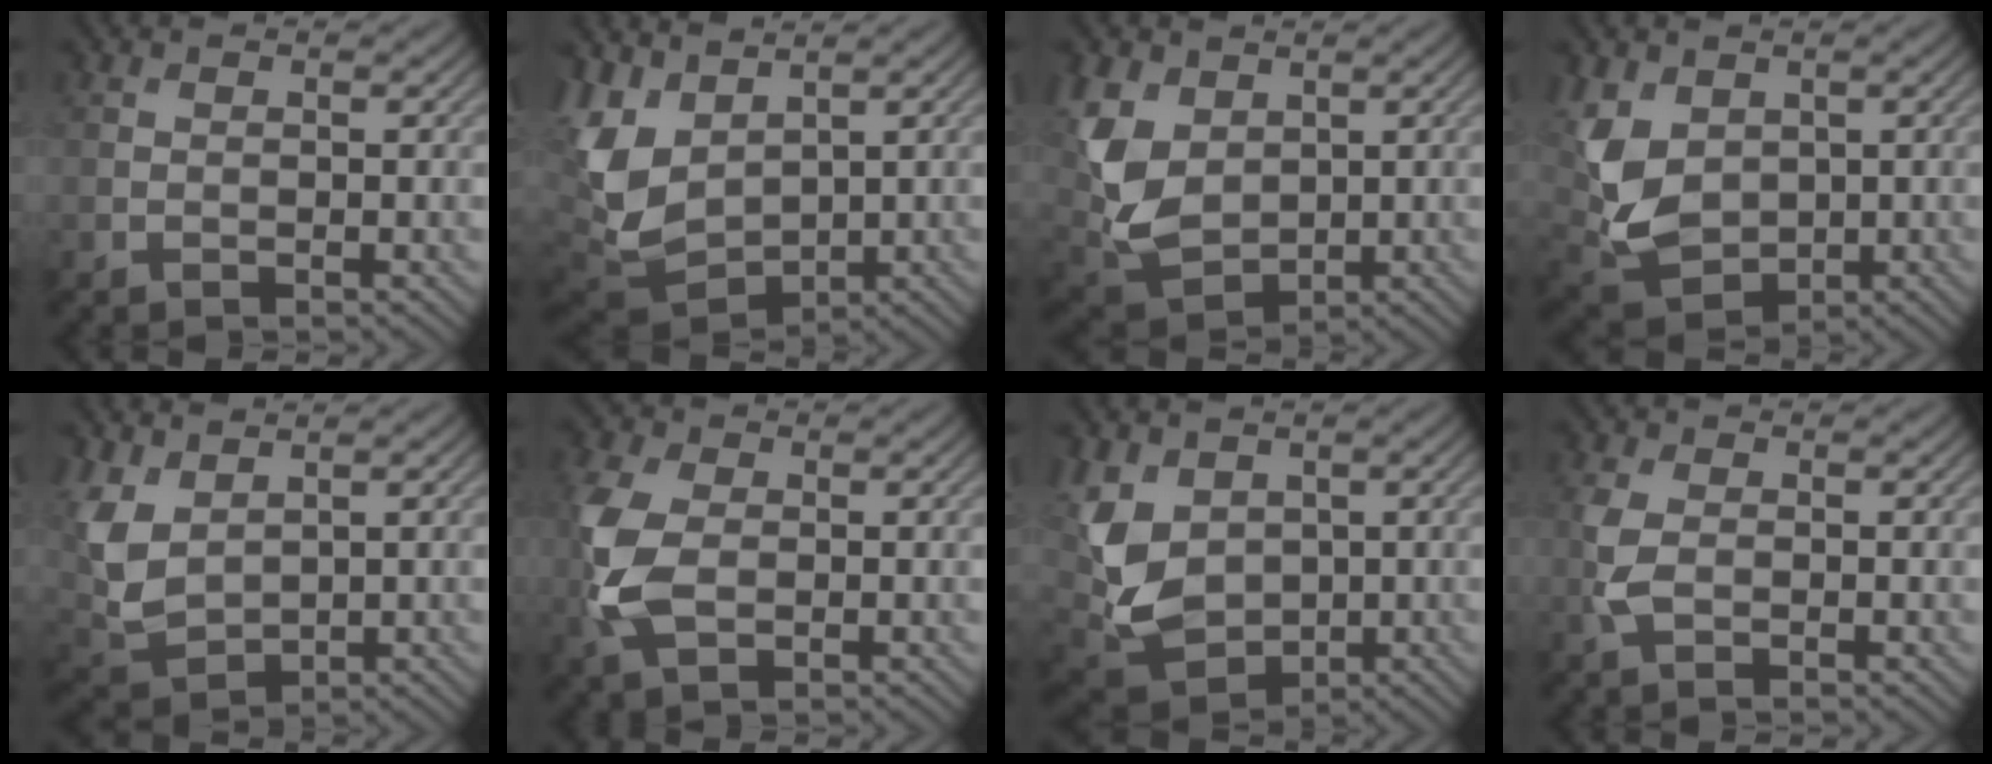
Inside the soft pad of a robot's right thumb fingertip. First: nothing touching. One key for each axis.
{"total": 10.7, "fx": 2.8, "fy": 7.1, "fz": 7.6, "tx": -0.226, "ty": -0.005, "tz": 0.055}
{"total": 9.9, "fx": 2.4, "fy": 7.1, "fz": 6.5, "tx": -0.189, "ty": 0.002, "tz": 0.046}
{"total": 8.5, "fx": 1.5, "fy": 6.3, "fz": 5.5, "tx": -0.149, "ty": -0.007, "tz": 0.028}
{"total": 7.5, "fx": 2.6, "fy": 4.8, "fz": 5.0, "tx": -0.145, "ty": -0.005, "tz": 0.059}
{"total": 7.8, "fx": -0.7, "fy": 4.9, "fz": 6.0, "tx": -0.173, "ty": -0.005, "tz": -0.019}
{"total": 9.5, "fx": 1.5, "fy": 7.2, "fz": 6.1, "tx": -0.177, "ty": -0.005, "tz": 0.024}
{"total": 3.1, "fx": -0.7, "fy": 1.5, "fz": 2.6, "tx": -0.075, "ty": 0.000, "tz": -0.022}